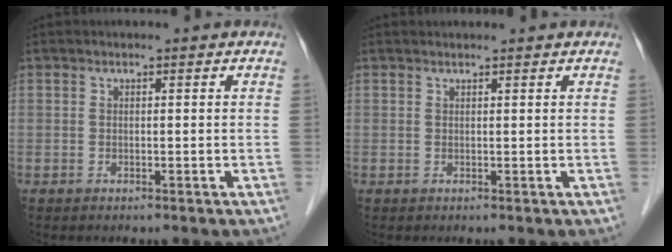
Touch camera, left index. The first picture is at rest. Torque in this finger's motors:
{"motor_torque": [0.16, -0.17, -0.04, 0.01]}